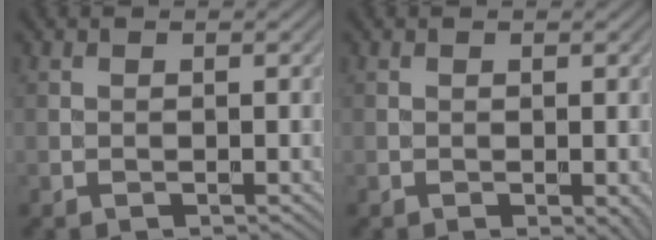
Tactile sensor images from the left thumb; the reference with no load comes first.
{"total": 1.0, "force": [-0.3, 0.3, 0.9], "torque": [-0.009, -0.003, -0.003]}